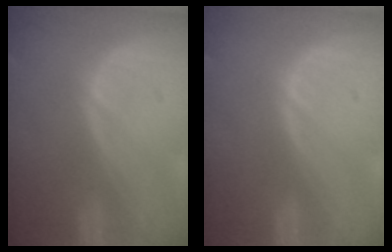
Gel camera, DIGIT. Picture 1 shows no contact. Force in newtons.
{"total": 0.0}